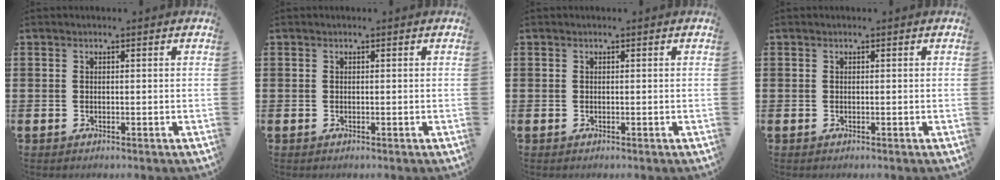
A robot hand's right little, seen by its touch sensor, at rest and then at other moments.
{"total": 0.0}
{"total": 0.0}
{"total": 0.0}